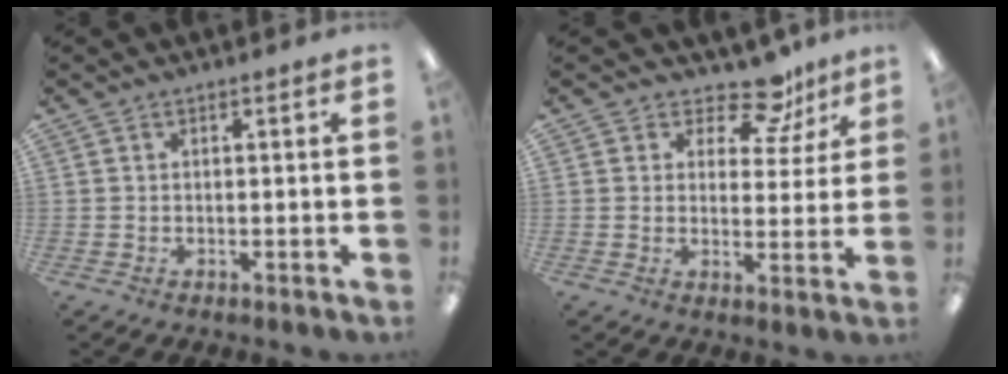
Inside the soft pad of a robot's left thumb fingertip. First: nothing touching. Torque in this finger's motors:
{"motor_torque": [-0.04, -0.03, -0.26, -0.30, -0.01]}